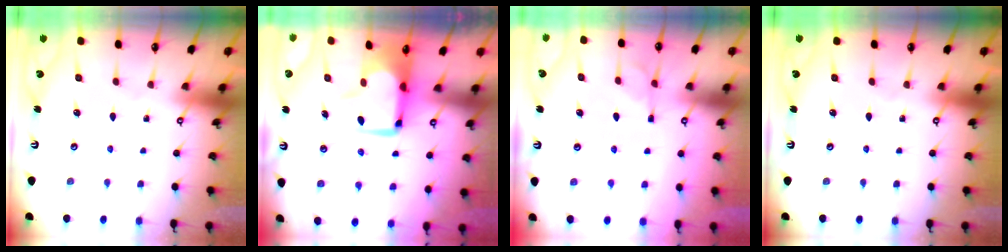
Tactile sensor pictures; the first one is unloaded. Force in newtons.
{"total": 2.0, "press": 1.8, "slide": 0.9}
{"total": 1.2, "press": 0.0, "slide": 1.2}
{"total": 0.0}